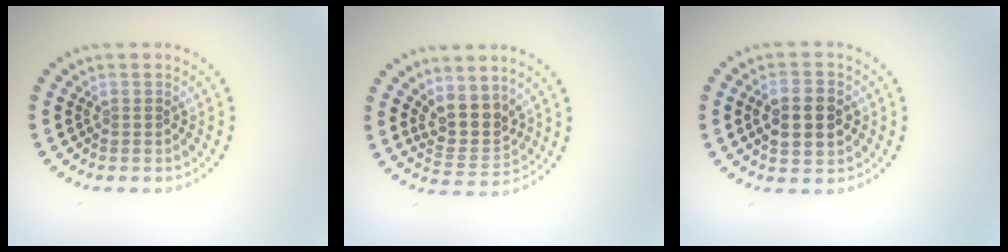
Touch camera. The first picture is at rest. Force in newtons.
{"total": 3.5, "press": 2.9, "slide": 2.0}
{"total": 4.4, "press": 4.4, "slide": 0.1}